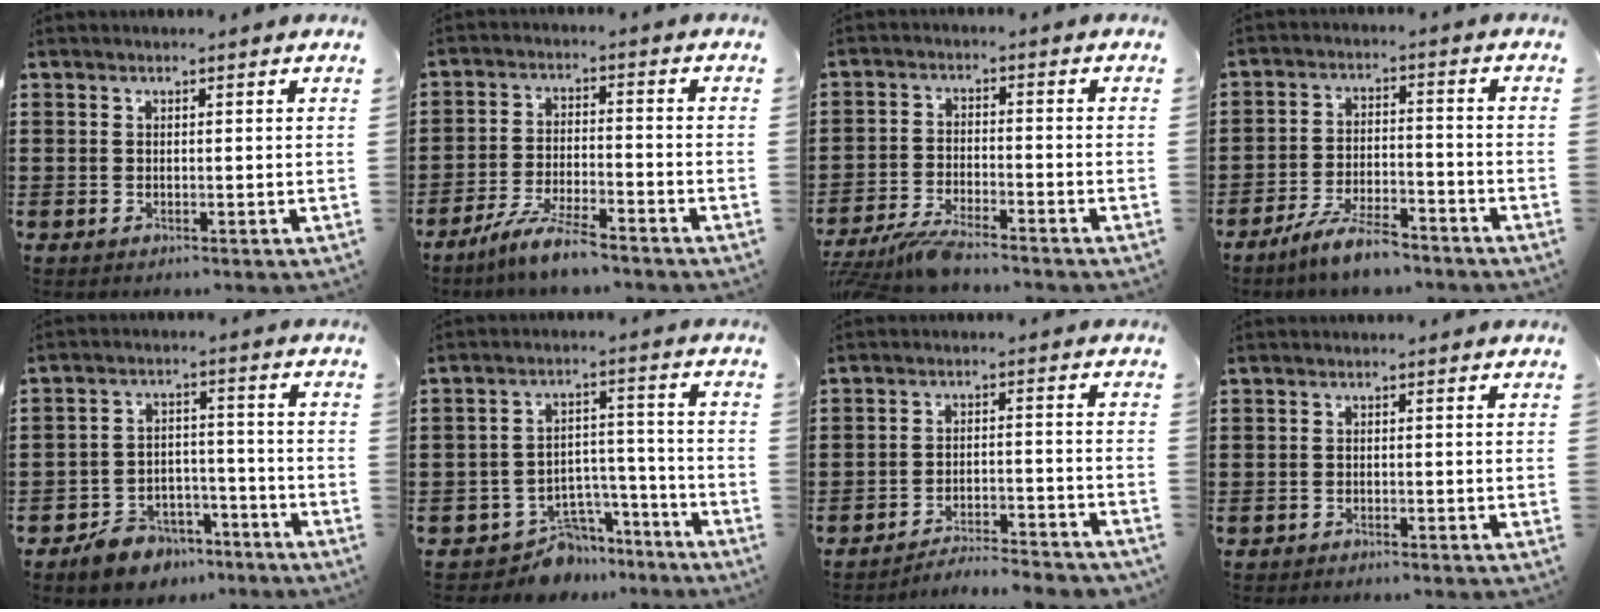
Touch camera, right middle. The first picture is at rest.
{"total": 6.7, "force": [-5.8, 0.5, 3.4], "torque": [-0.079, -0.010, -0.113]}
{"total": 5.1, "force": [-4.7, 0.0, 2.0], "torque": [-0.060, -0.018, -0.095]}
{"total": 7.0, "force": [-6.0, 1.2, 3.4], "torque": [-0.079, -0.001, -0.116]}
{"total": 6.0, "force": [-5.3, 2.6, 0.7], "torque": [-0.013, 0.028, -0.105]}
{"total": 6.9, "force": [-6.2, 2.8, 1.0], "torque": [-0.016, 0.030, -0.119]}
{"total": 4.3, "force": [-4.2, 0.1, 0.4], "torque": [-0.011, 0.003, -0.090]}
{"total": 1.0, "force": [-1.0, 0.3, -0.1], "torque": [-0.001, 0.004, -0.023]}